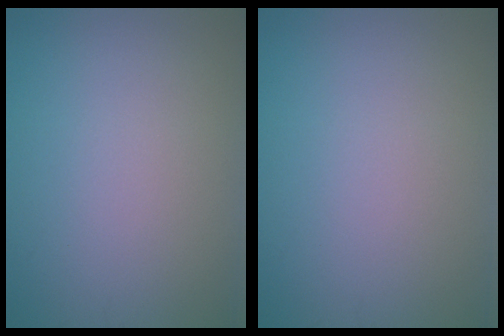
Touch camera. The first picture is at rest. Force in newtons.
{"total": 0.0}